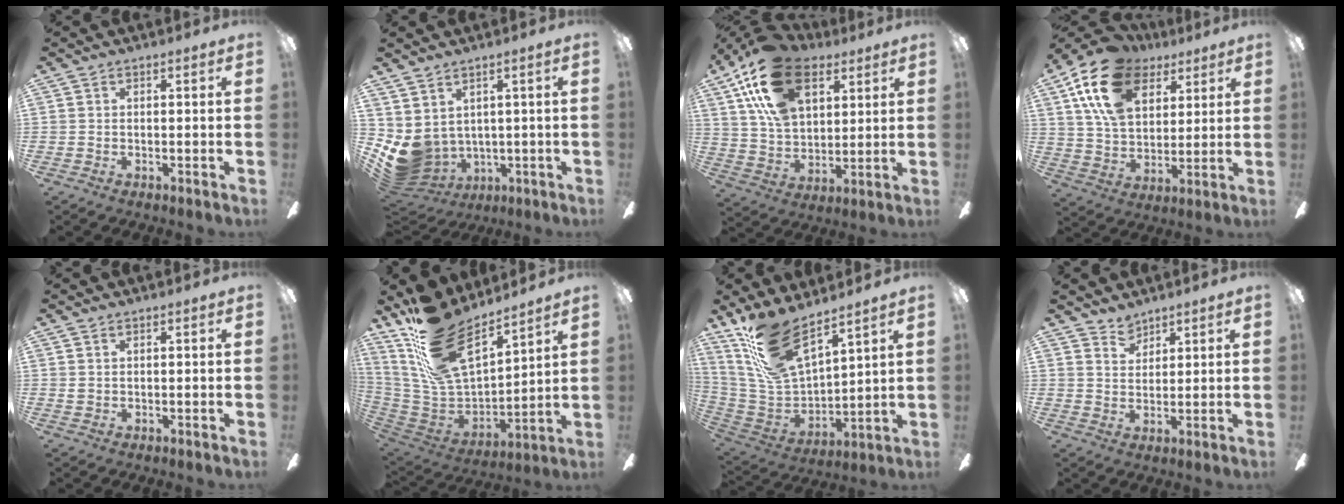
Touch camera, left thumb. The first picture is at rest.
{"total": 7.3, "force": [1.0, 6.4, 3.4], "torque": [-0.114, -0.027, 0.030]}
{"total": 21.1, "force": [10.9, 12.7, 12.8], "torque": [-0.257, -0.030, 0.197]}
{"total": 19.1, "force": [9.6, 12.5, 10.8], "torque": [-0.208, -0.026, 0.175]}
{"total": 0.8, "force": [0.4, 0.5, 0.4], "torque": [-0.011, 0.002, 0.008]}
{"total": 22.1, "force": [15.4, 10.0, 12.3], "torque": [-0.251, -0.100, 0.278]}
{"total": 19.0, "force": [13.8, 7.2, 10.9], "torque": [-0.244, -0.085, 0.250]}
{"total": 4.2, "force": [3.7, 2.0, 0.4], "torque": [-0.002, -0.017, 0.068]}